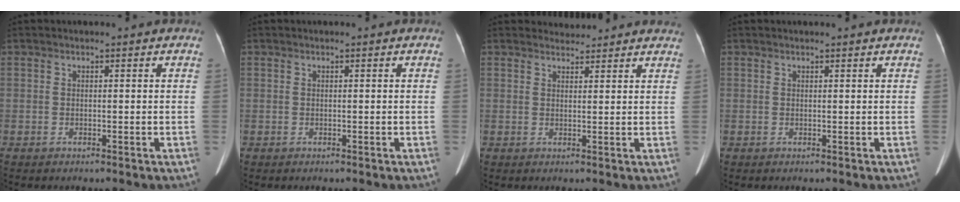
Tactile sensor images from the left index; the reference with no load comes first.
{"total": 0.0}
{"total": 14.6, "force": [14.3, 2.7, 1.7], "torque": [-0.007, -0.010, 0.162]}
{"total": 1.2, "force": [1.1, 0.1, 0.5], "torque": [-0.009, 0.008, 0.013]}